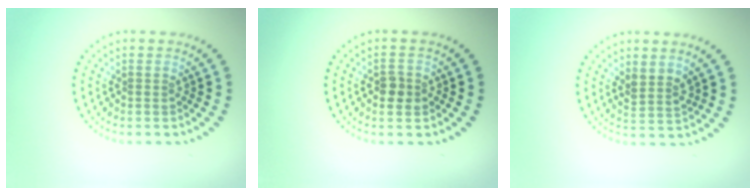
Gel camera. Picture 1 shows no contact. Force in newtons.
{"total": 1.8, "press": 1.7, "slide": 0.4}
{"total": 2.0, "press": 1.6, "slide": 1.1}